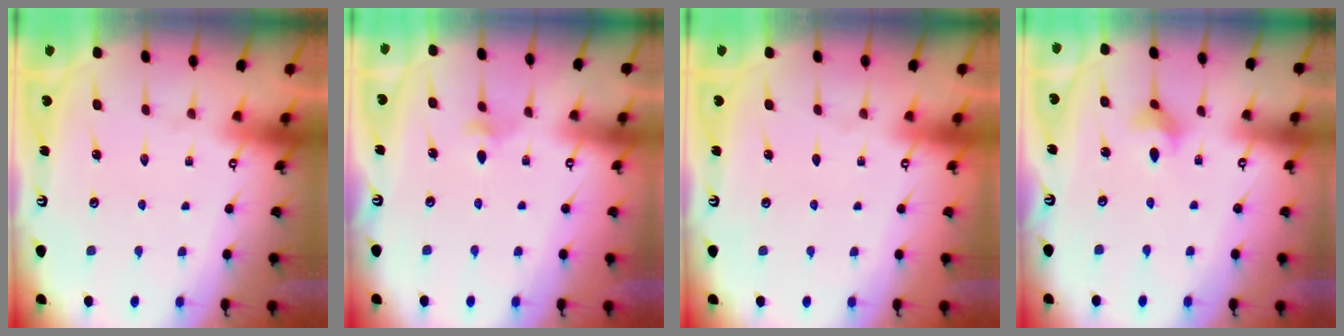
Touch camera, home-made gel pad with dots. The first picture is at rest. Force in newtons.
{"total": 3.2, "press": 3.2, "slide": 0.6}
{"total": 0.0}
{"total": 2.7, "press": 2.7, "slide": 0.4}